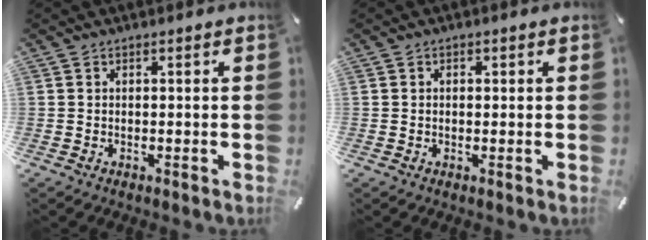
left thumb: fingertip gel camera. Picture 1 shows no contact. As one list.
[{"total": 0.8, "force": [0.0, 0.6, 0.5], "torque": [-0.011, 0.004, -0.001]}]